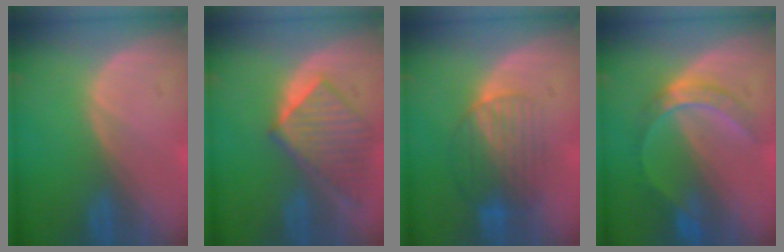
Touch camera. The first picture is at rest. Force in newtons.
{"total": 7.8, "press": 7.6, "slide": 1.8}
{"total": 6.7, "press": 6.6, "slide": 1.2}
{"total": 5.6, "press": 5.5, "slide": 1.0}